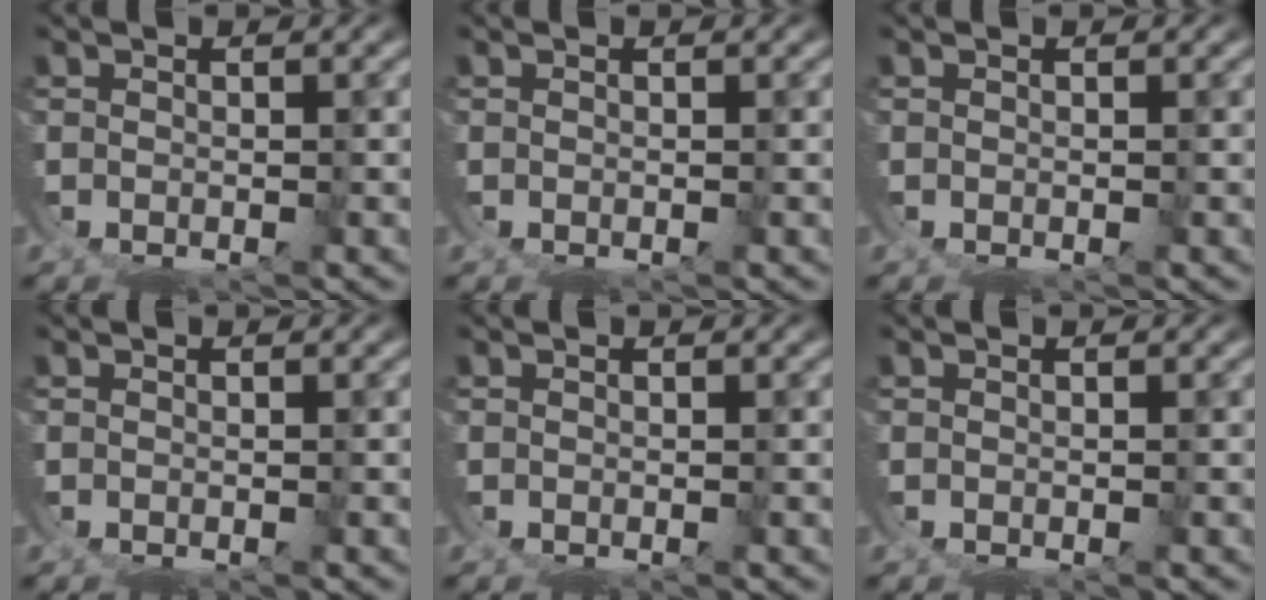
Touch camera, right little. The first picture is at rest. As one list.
[{"total": 0.0}, {"total": 0.0}, {"total": 0.0}, {"total": 0.0}, {"total": 0.0}]